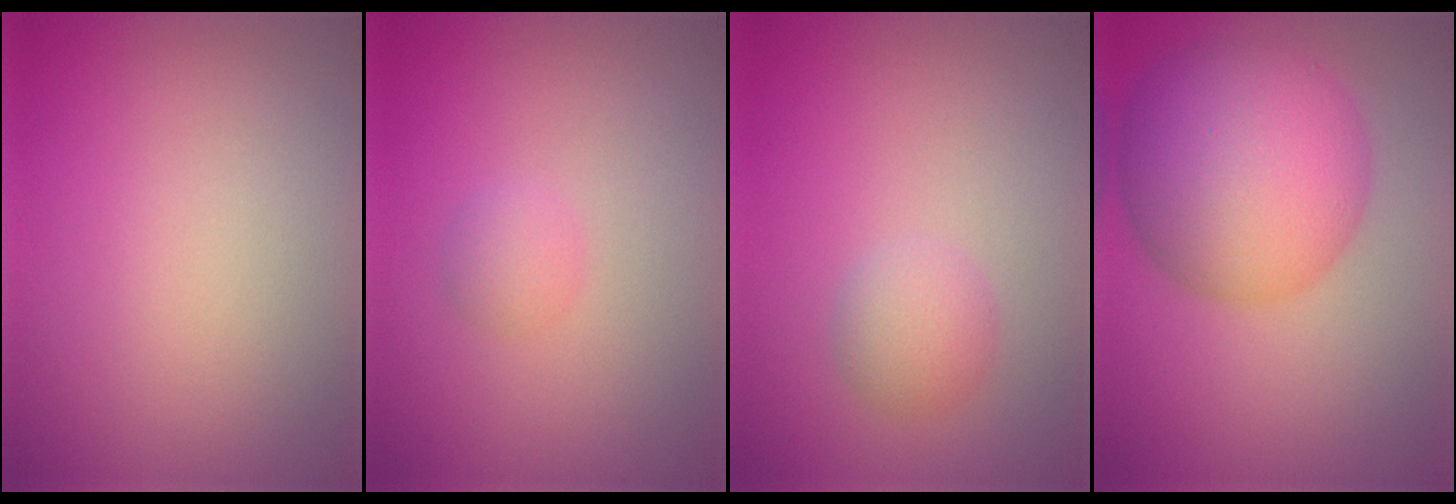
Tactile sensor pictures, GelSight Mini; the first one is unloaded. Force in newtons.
{"total": 1.3, "press": 1.3, "slide": 0.0}
{"total": 2.2, "press": 2.2, "slide": 0.2}
{"total": 11.1, "press": 11.1, "slide": 0.3}